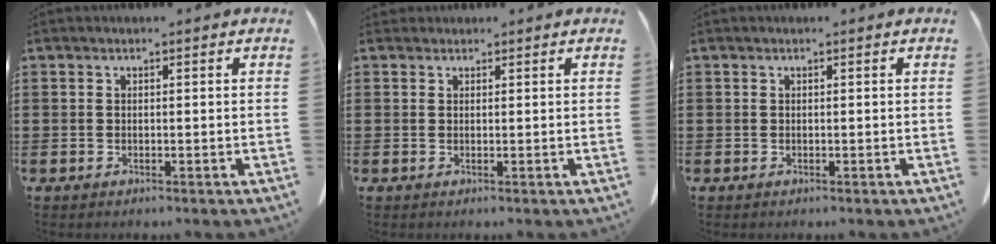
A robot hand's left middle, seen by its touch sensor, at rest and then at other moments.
{"total": 0.8, "force": [0.7, 0.3, 0.1], "torque": [-0.004, 0.000, 0.015]}
{"total": 0.0}